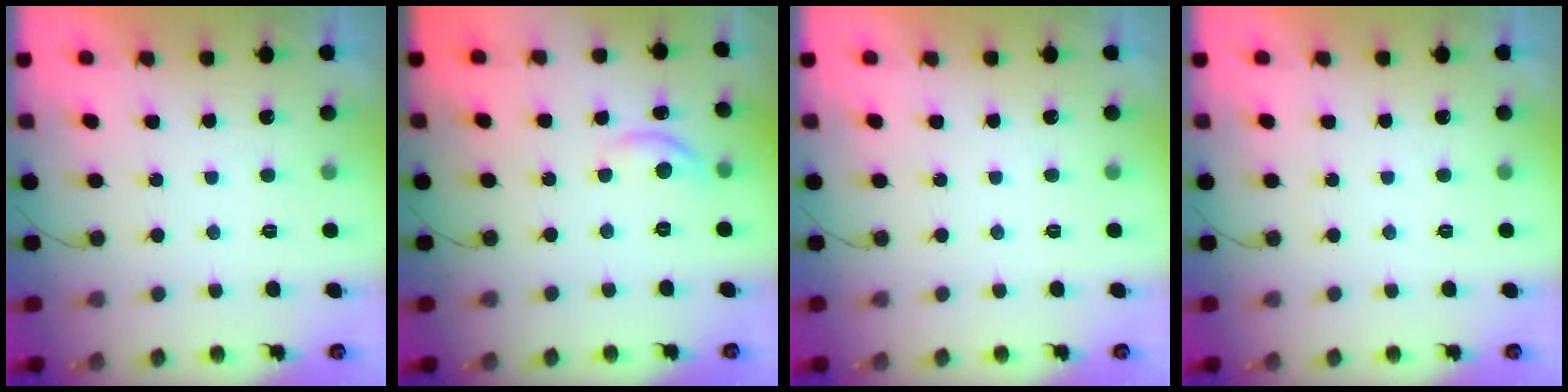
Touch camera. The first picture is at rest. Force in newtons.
{"total": 6.2, "press": 6.2, "slide": 0.5}
{"total": 0.0}
{"total": 0.0}